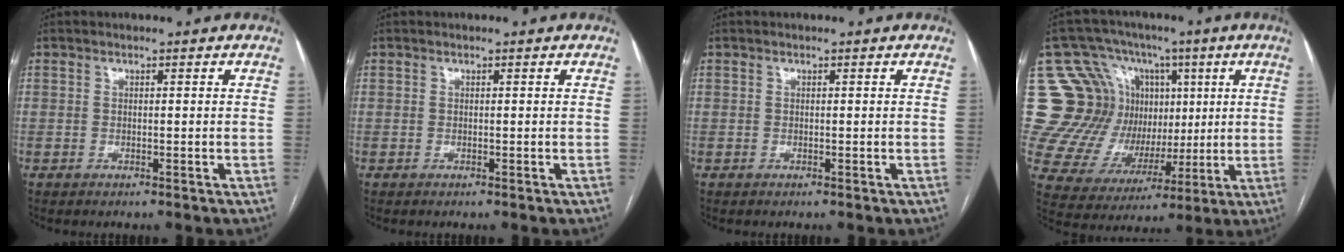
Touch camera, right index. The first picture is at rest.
{"total": 0.0}
{"total": 0.0}
{"total": 22.4, "force": [5.1, 20.1, 8.6], "torque": [-0.182, 0.094, 0.116]}